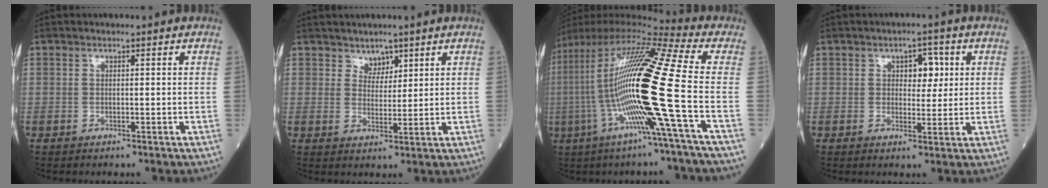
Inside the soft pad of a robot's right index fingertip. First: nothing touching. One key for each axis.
{"total": 2.5, "fx": 2.0, "fy": 1.4, "fz": 0.5, "tx": -0.003, "ty": -0.003, "tz": 0.035}
{"total": 22.0, "fx": -3.6, "fy": -1.2, "fz": 21.6, "tx": -0.438, "ty": -0.016, "tz": -0.093}
{"total": 4.0, "fx": 1.2, "fy": 2.2, "fz": 3.0, "tx": -0.036, "ty": 0.008, "tz": 0.018}